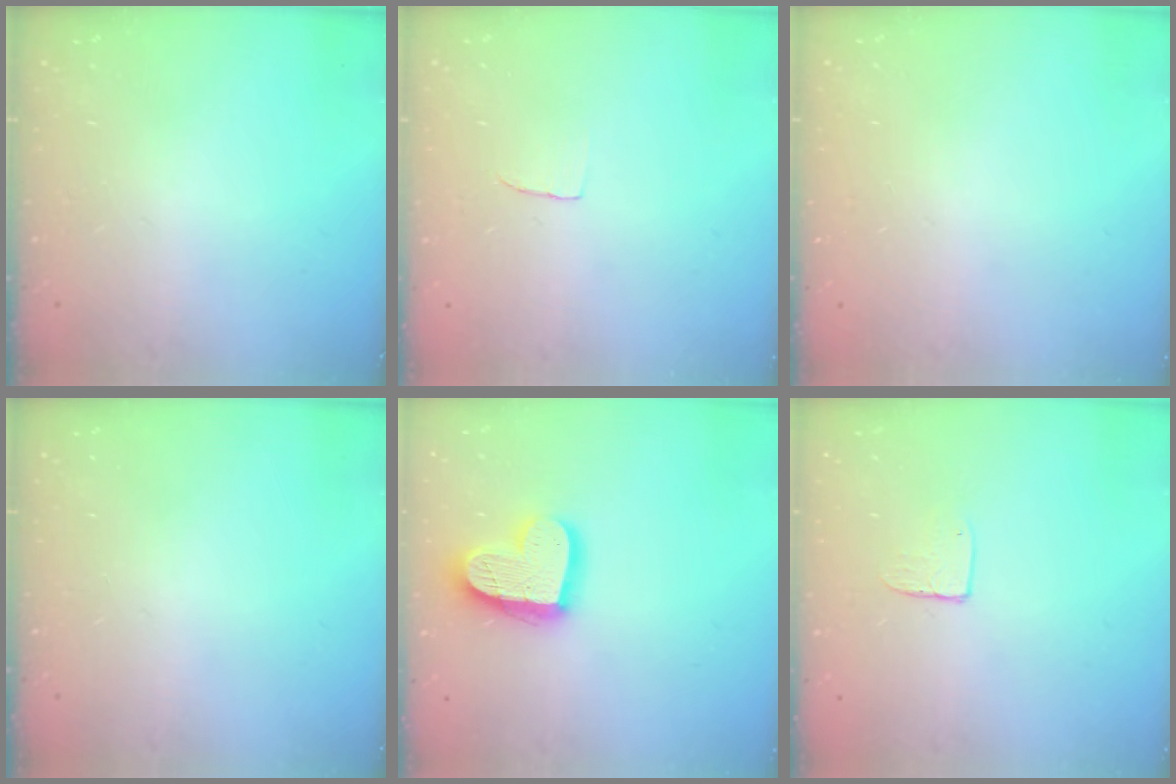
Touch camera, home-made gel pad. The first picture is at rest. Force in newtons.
{"total": 3.1, "press": 3.0, "slide": 0.3}
{"total": 0.0}
{"total": 0.0}
{"total": 17.2, "press": 17.1, "slide": 1.5}
{"total": 5.4, "press": 5.4, "slide": 0.4}